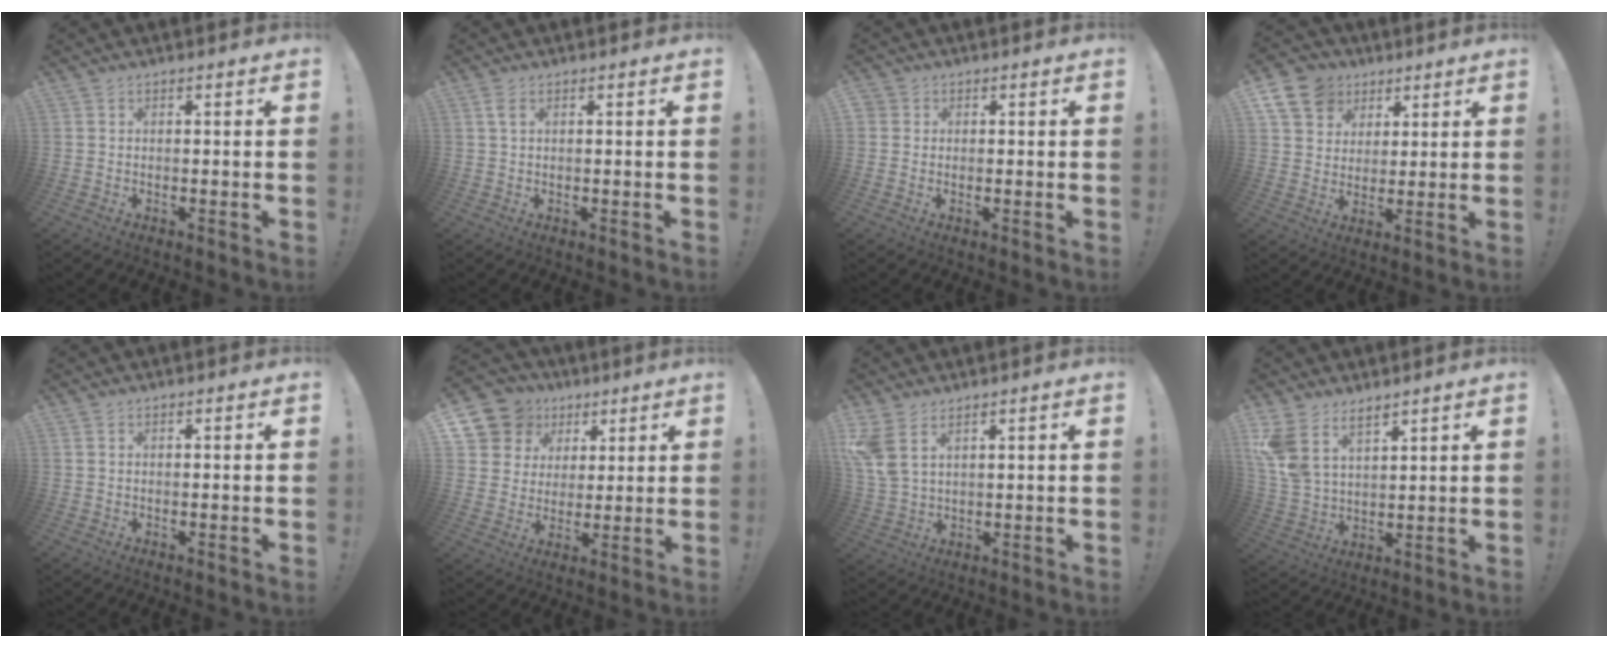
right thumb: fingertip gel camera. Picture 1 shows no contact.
{"total": 2.2, "force": [0.9, 0.9, 1.8], "torque": [-0.039, 0.003, 0.015]}
{"total": 1.6, "force": [0.7, 1.4, 0.3], "torque": [0.000, 0.001, 0.011]}
{"total": 12.9, "force": [6.5, 10.2, 4.5], "torque": [-0.074, -0.034, 0.131]}
{"total": 0.8, "force": [0.5, 0.4, 0.5], "torque": [-0.008, 0.000, 0.009]}
{"total": 12.1, "force": [5.8, 10.1, 3.2], "torque": [-0.054, -0.033, 0.123]}
{"total": 7.9, "force": [4.7, 4.1, 4.9], "torque": [-0.104, -0.020, 0.092]}
{"total": 10.7, "force": [7.5, 6.1, 4.7], "torque": [-0.110, -0.038, 0.150]}